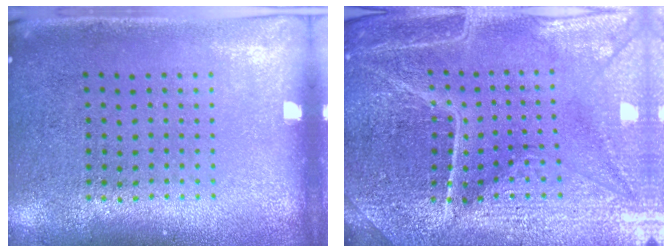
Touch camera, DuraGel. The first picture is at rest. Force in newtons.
{"total": 5.2, "press": 4.9, "slide": 1.9}